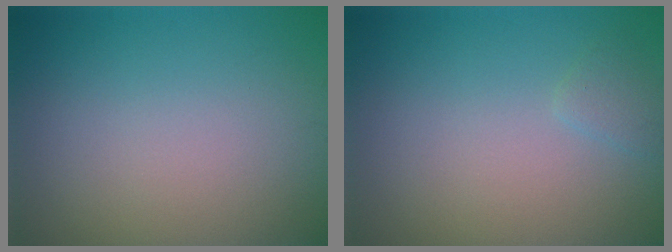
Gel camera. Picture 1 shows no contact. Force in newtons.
{"total": 0.9, "press": 0.9, "slide": 0.1}